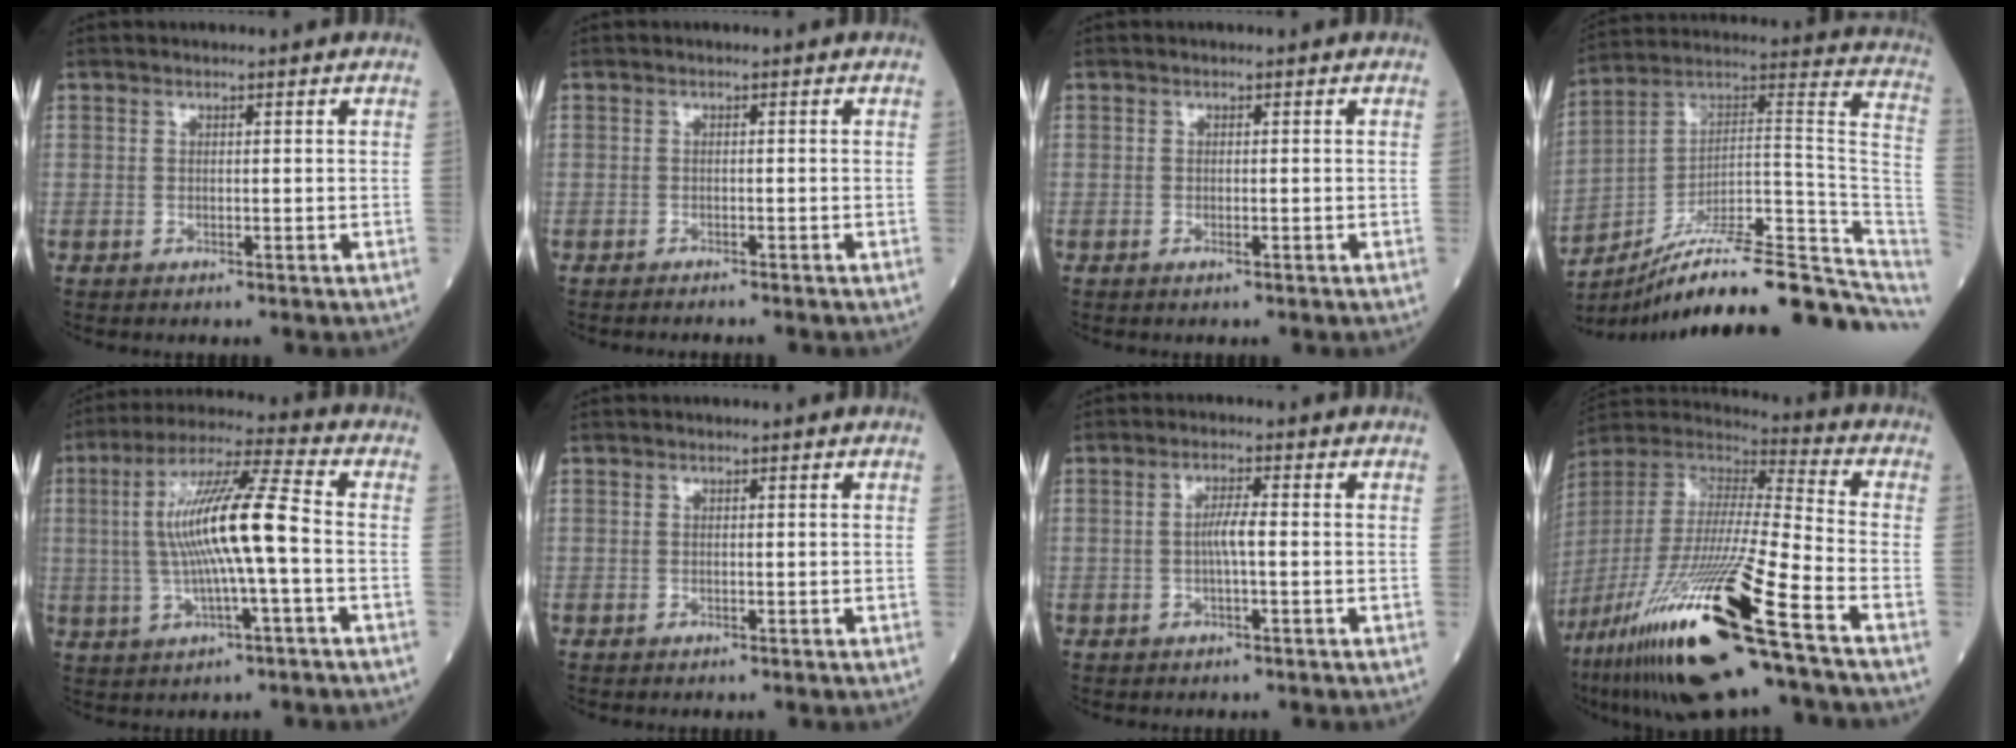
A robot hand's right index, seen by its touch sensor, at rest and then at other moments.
{"total": 2.1, "force": [-2.0, -0.1, 0.6], "torque": [-0.006, -0.002, -0.026]}
{"total": 0.7, "force": [-0.3, 0.0, 0.6], "torque": [-0.014, -0.002, -0.003]}
{"total": 24.0, "force": [-18.8, 3.7, 14.5], "torque": [-0.133, 0.054, -0.284]}
{"total": 13.0, "force": [-0.4, 0.6, 13.0], "torque": [-0.245, 0.016, -0.010]}
{"total": 0.0}
{"total": 2.8, "force": [-0.3, 0.2, 2.8], "torque": [-0.053, 0.003, -0.007]}
{"total": 28.3, "force": [-16.2, 1.5, 23.2], "torque": [-0.484, -0.064, -0.306]}